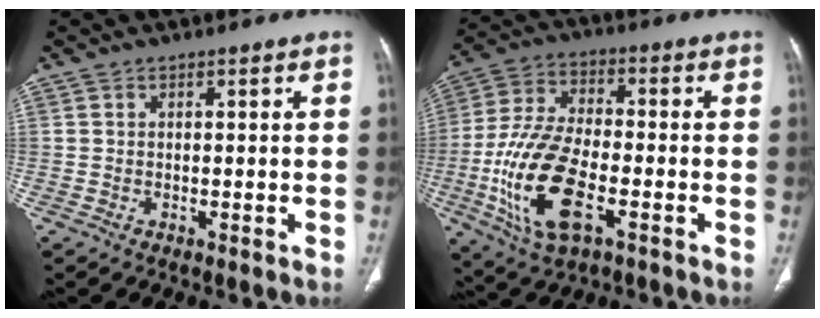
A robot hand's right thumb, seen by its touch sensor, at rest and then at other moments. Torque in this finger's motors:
{"motor_torque": [0.16, 0.44, 1.81, -0.18, 0.62]}